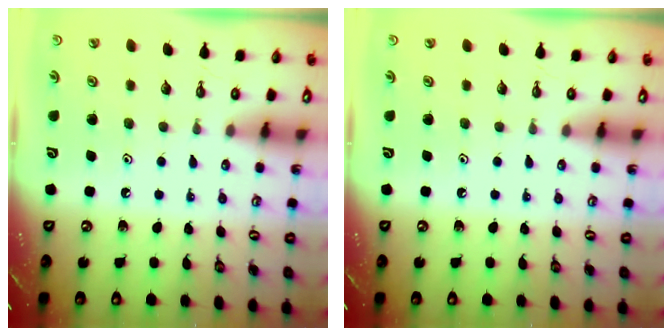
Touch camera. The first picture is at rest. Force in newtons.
{"total": 0.0}